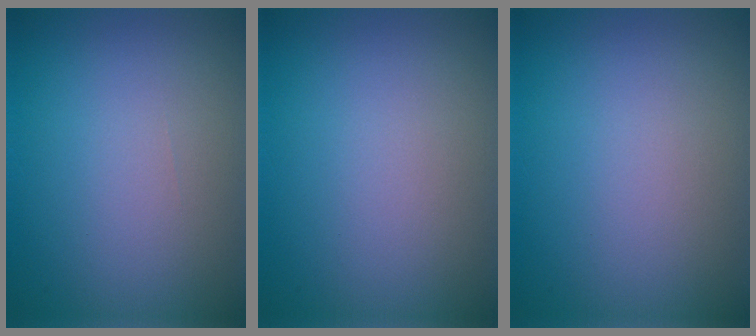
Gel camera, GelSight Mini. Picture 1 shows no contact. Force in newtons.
{"total": 0.0}
{"total": 0.0}